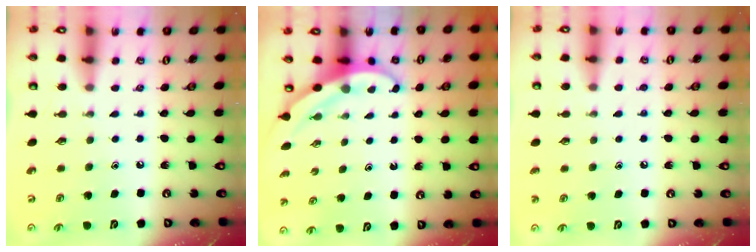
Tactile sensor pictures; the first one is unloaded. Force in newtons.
{"total": 3.6, "press": 3.6, "slide": 0.2}
{"total": 3.8, "press": 3.7, "slide": 0.5}